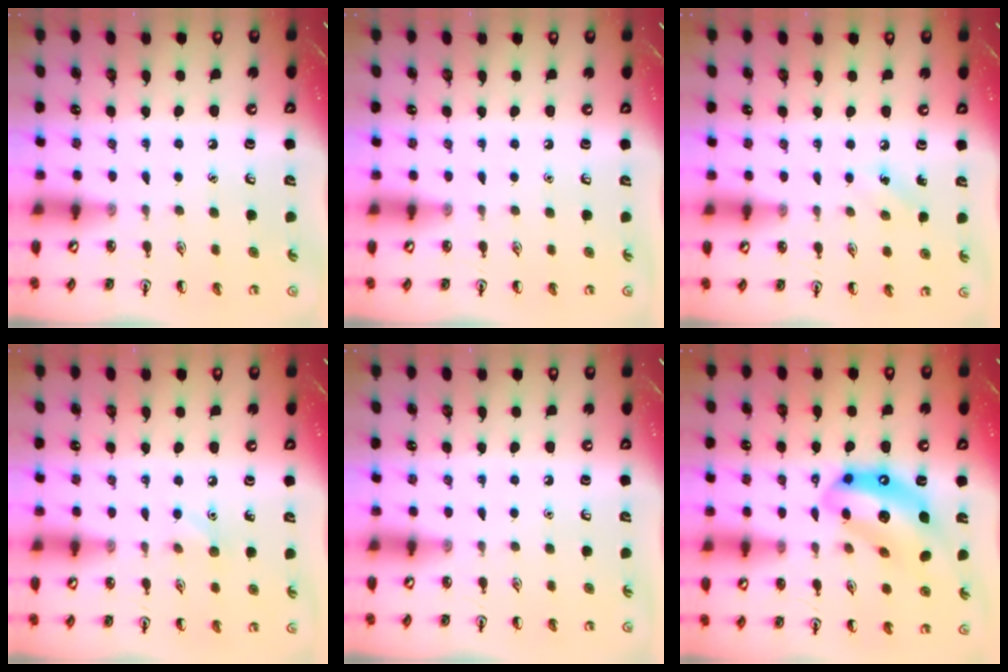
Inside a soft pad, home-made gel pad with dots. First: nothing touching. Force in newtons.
{"total": 0.0}
{"total": 5.6, "press": 5.3, "slide": 1.9}
{"total": 5.8, "press": 5.5, "slide": 1.8}
{"total": 0.0}
{"total": 15.3, "press": 14.5, "slide": 4.9}